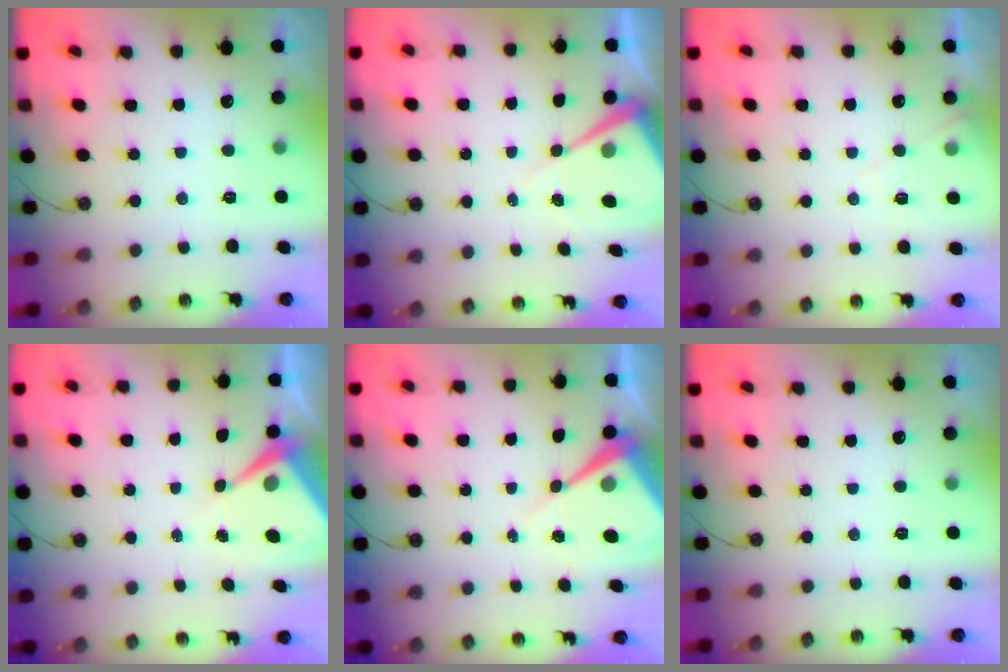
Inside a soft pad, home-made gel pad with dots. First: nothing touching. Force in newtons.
{"total": 7.8, "press": 7.8, "slide": 0.7}
{"total": 5.4, "press": 5.3, "slide": 0.8}
{"total": 6.6, "press": 6.5, "slide": 0.7}
{"total": 8.7, "press": 8.7, "slide": 0.7}
{"total": 0.0}